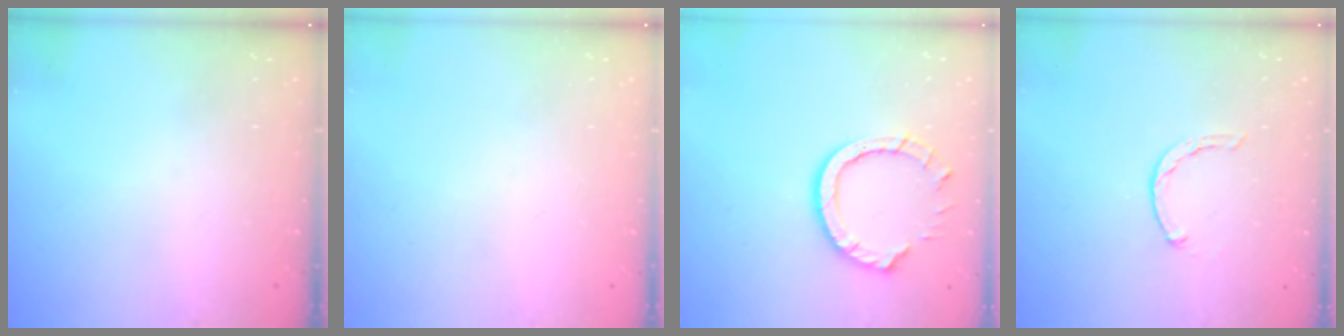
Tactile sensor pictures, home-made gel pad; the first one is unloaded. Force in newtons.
{"total": 0.0}
{"total": 10.6, "press": 10.6, "slide": 0.9}
{"total": 1.1, "press": 1.1, "slide": 0.2}